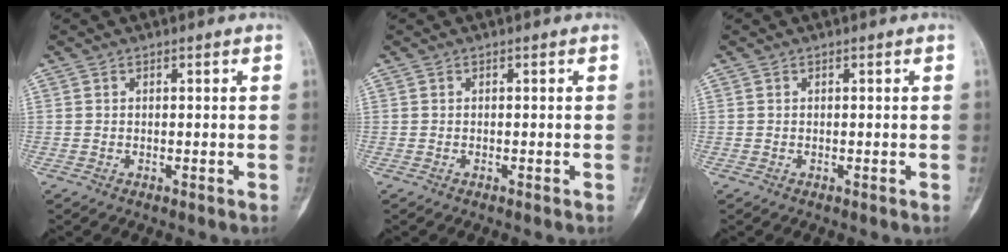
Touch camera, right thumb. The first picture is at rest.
{"total": 0.0}
{"total": 0.0}